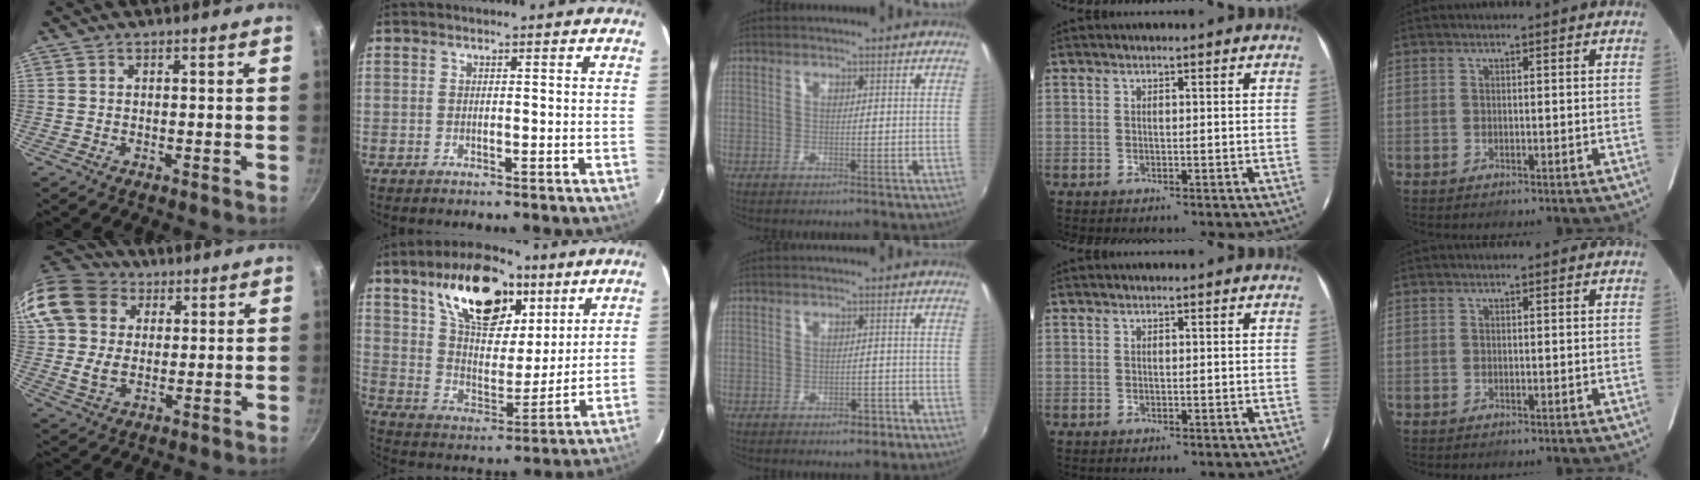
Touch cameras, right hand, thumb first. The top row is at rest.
{"thumb": {"total": 17.0, "force": [6.3, 12.9, 9.1], "torque": [-0.179, 0.003, 0.110]}, "index": {"total": 20.7, "force": [11.5, 10.3, 13.7], "torque": [-0.238, 0.029, 0.203]}, "middle": {"total": 2.8, "force": [-1.9, 1.6, 1.3], "torque": [-0.026, 0.000, -0.021]}}